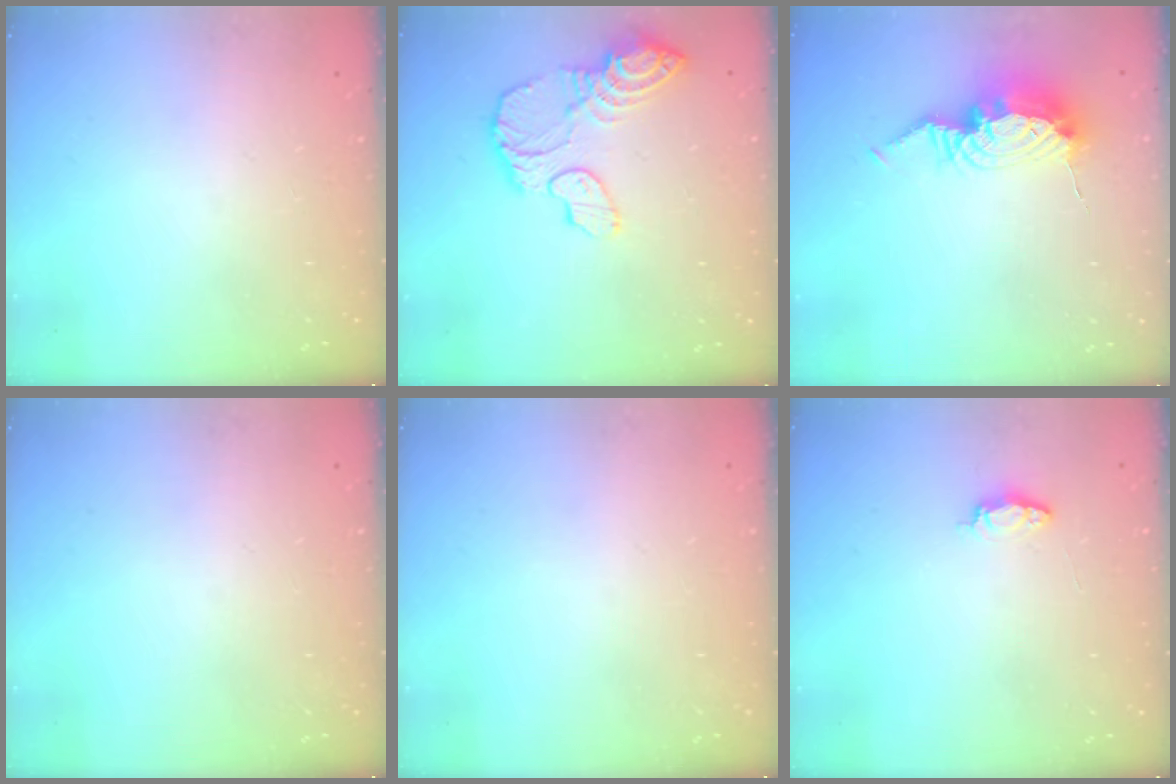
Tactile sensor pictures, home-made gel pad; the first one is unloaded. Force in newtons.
{"total": 14.9, "press": 14.8, "slide": 1.5}
{"total": 11.6, "press": 11.6, "slide": 1.0}
{"total": 0.0}
{"total": 0.0}
{"total": 3.7, "press": 3.7, "slide": 0.4}